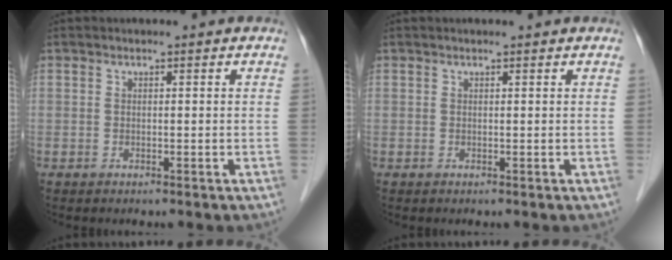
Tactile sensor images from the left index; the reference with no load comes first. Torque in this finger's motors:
{"motor_torque": [0.31, -0.09, 0.09, -0.01]}